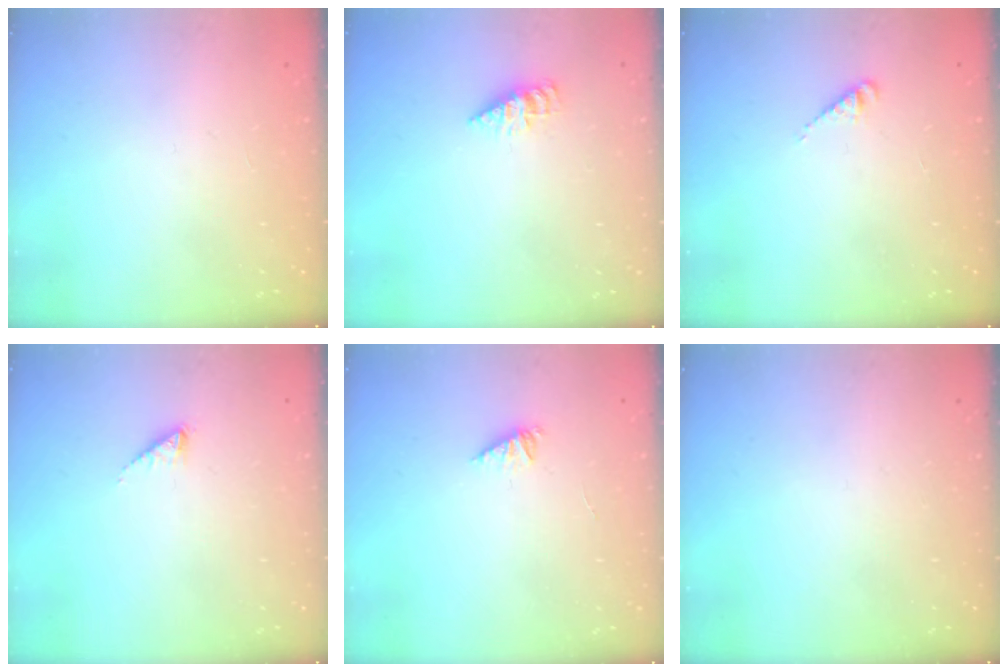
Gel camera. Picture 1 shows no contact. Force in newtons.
{"total": 2.2, "press": 2.2, "slide": 0.3}
{"total": 2.3, "press": 2.3, "slide": 0.2}
{"total": 0.8, "press": 0.8, "slide": 0.1}
{"total": 2.1, "press": 2.0, "slide": 0.4}
{"total": 0.0}